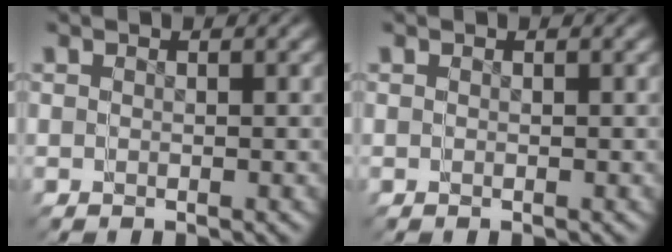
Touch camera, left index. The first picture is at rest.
{"total": 0.0}